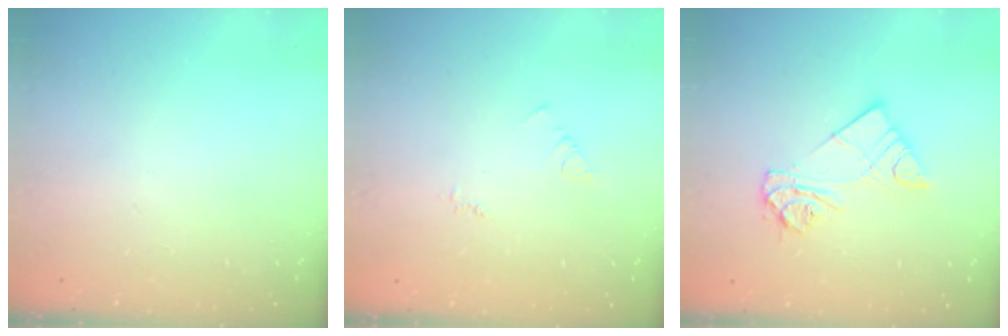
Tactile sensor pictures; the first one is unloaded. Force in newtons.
{"total": 2.9, "press": 2.9, "slide": 0.4}
{"total": 9.8, "press": 9.8, "slide": 0.7}